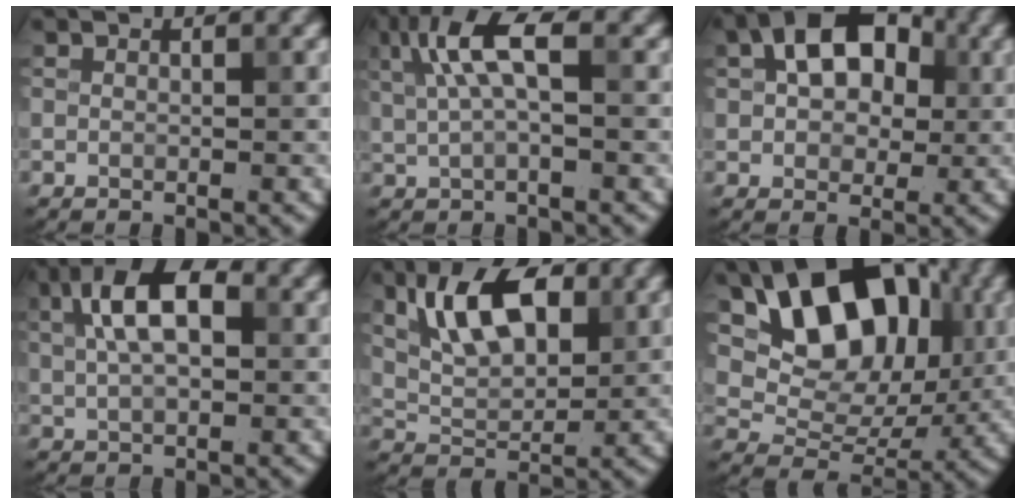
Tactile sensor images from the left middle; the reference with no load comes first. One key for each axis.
{"total": 5.1, "fx": 1.4, "fy": 1.6, "fz": 4.6, "tx": -0.097, "ty": 0.005, "tz": 0.025}
{"total": 9.0, "fx": 2.5, "fy": 5.9, "fz": 6.4, "tx": -0.100, "ty": 0.033, "tz": 0.017}
{"total": 6.9, "fx": 2.0, "fy": 3.4, "fz": 5.6, "tx": -0.100, "ty": 0.019, "tz": 0.024}
{"total": 6.7, "fx": 2.7, "fy": 3.4, "fz": 5.1, "tx": -0.092, "ty": 0.002, "tz": 0.045}
{"total": 11.5, "fx": 4.5, "fy": 7.3, "fz": 7.6, "tx": -0.122, "ty": 0.000, "tz": 0.074}